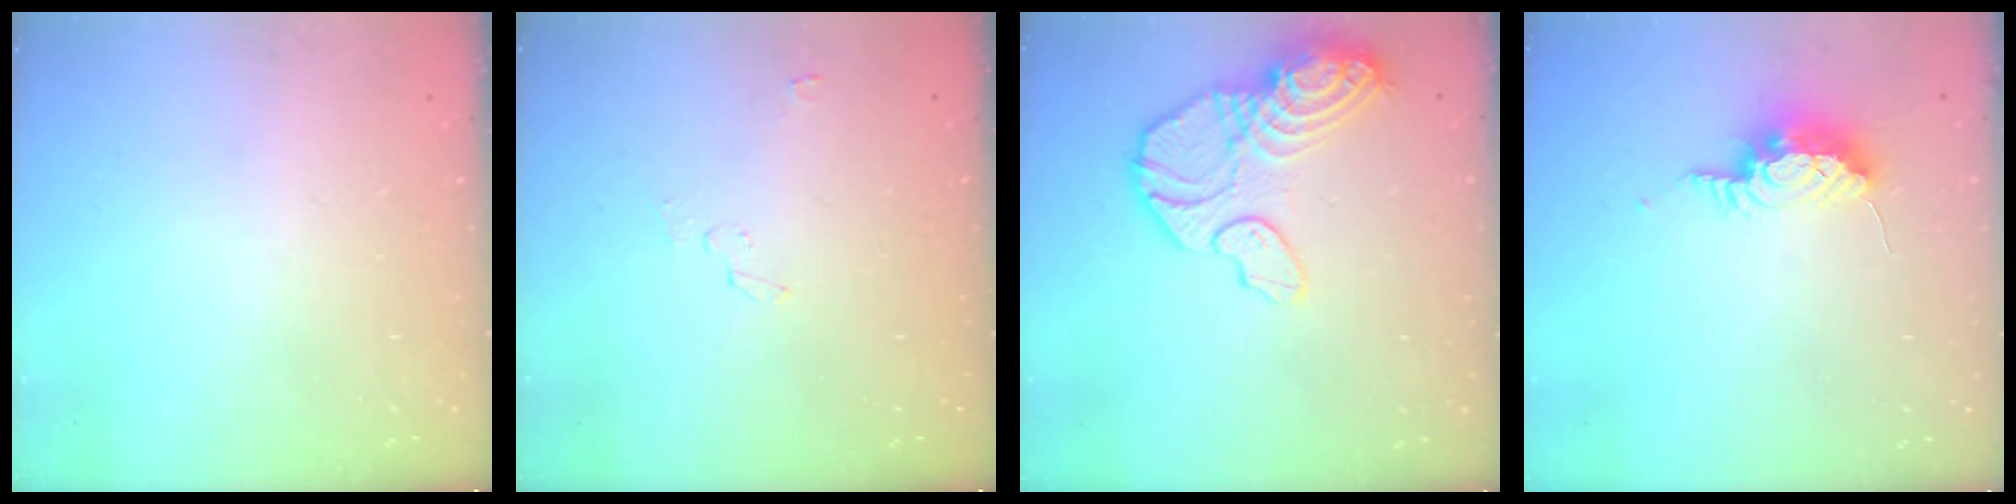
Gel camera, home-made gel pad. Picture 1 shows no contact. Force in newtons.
{"total": 2.5, "press": 2.5, "slide": 0.3}
{"total": 16.4, "press": 16.3, "slide": 1.9}
{"total": 8.5, "press": 8.3, "slide": 1.9}